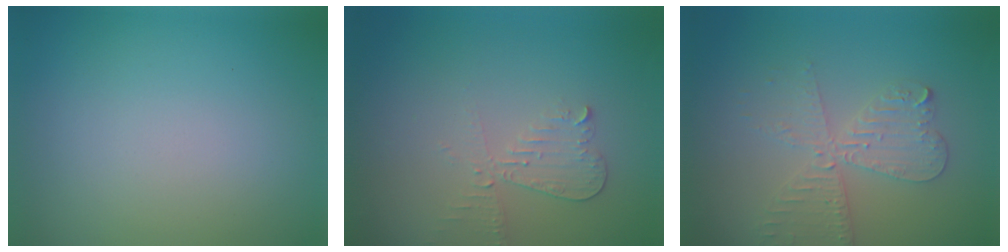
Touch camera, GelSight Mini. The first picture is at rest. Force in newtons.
{"total": 2.1, "press": 2.1, "slide": 0.1}
{"total": 4.1, "press": 3.6, "slide": 2.1}